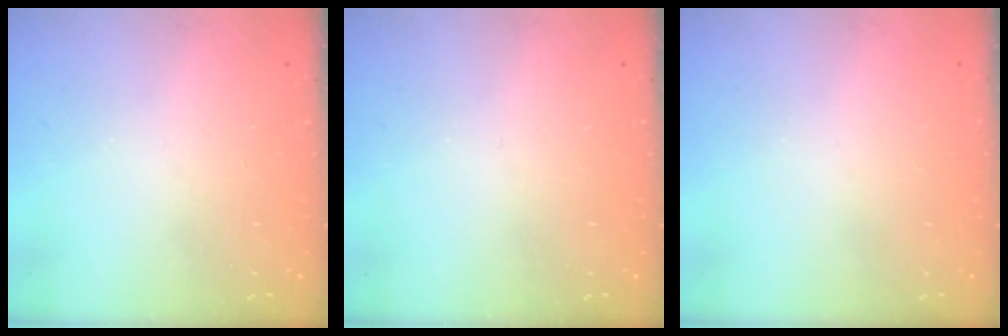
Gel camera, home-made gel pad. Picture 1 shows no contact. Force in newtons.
{"total": 0.0}
{"total": 0.0}